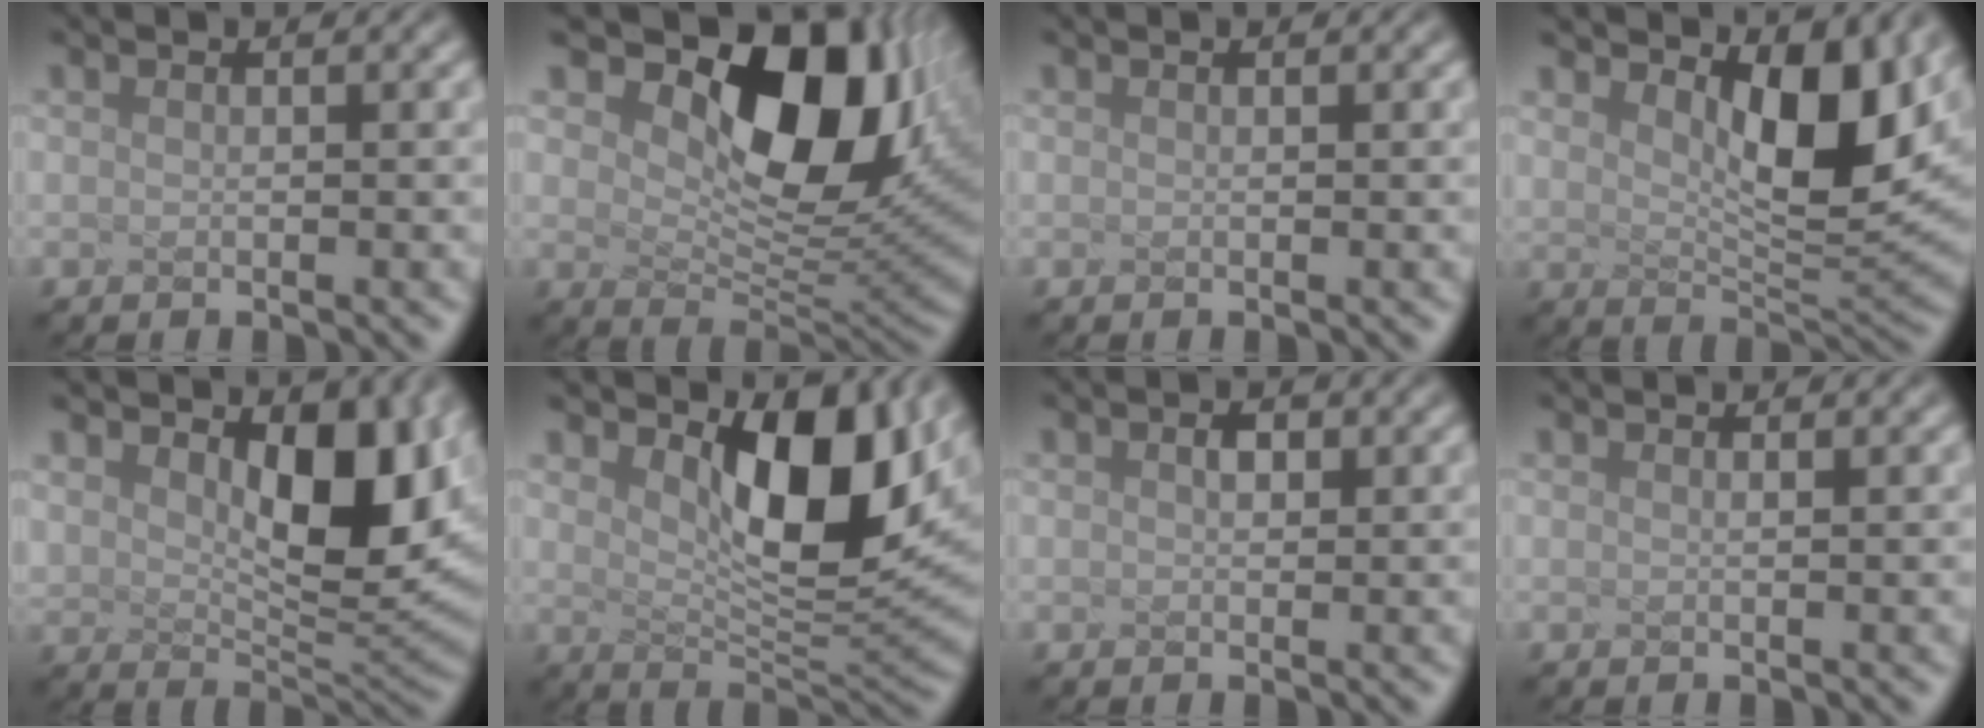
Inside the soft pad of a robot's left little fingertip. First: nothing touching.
{"total": 7.7, "force": [3.1, 4.3, 5.6], "torque": [-0.109, -0.017, 0.089]}
{"total": 0.0}
{"total": 5.9, "force": [2.7, 1.6, 5.0], "torque": [-0.108, -0.021, 0.084]}
{"total": 6.9, "force": [2.5, 3.0, 5.8], "torque": [-0.112, -0.019, 0.080]}
{"total": 6.8, "force": [2.0, 2.4, 6.0], "torque": [-0.123, -0.024, 0.071]}
{"total": 1.5, "force": [-0.9, -0.9, -0.7], "torque": [-0.021, -0.007, 0.025]}
{"total": 0.0}